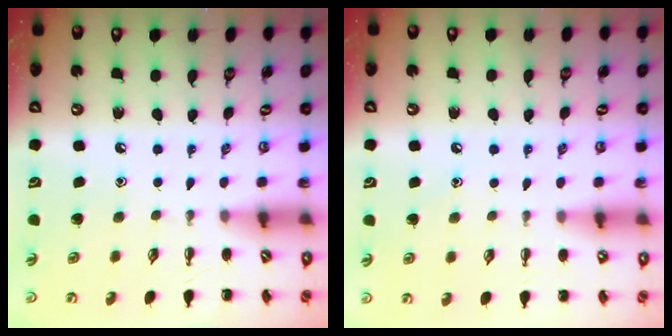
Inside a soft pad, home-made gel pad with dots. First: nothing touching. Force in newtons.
{"total": 6.6, "press": 6.4, "slide": 1.6}